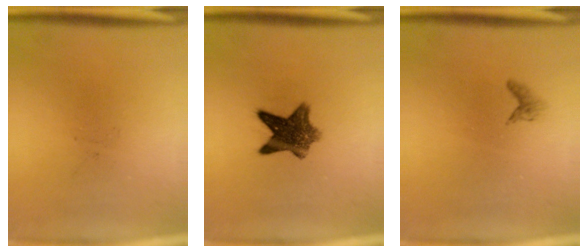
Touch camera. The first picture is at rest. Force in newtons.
{"total": 8.7}
{"total": 0.7}